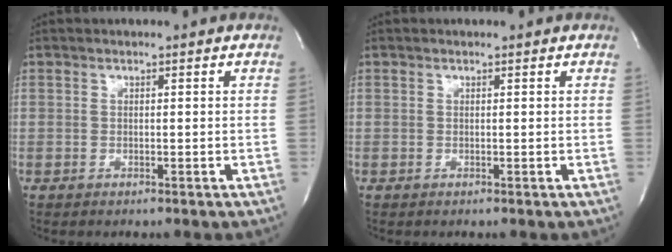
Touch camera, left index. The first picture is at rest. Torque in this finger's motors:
{"motor_torque": [0.21, -0.08, 0.03, -0.01]}